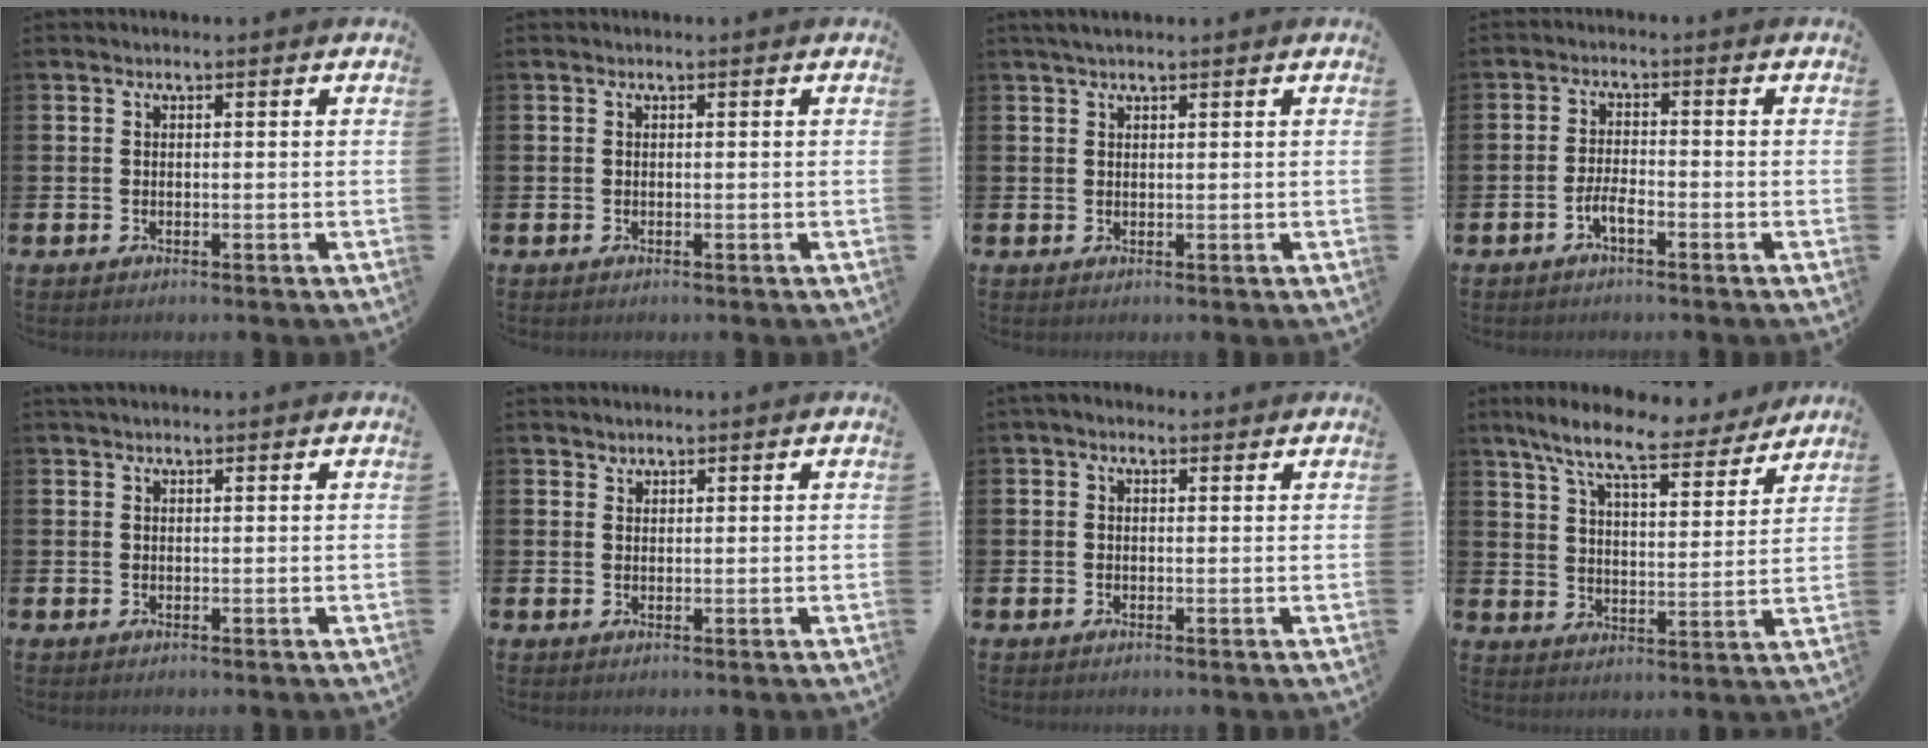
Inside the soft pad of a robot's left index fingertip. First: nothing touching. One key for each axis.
{"total": 0.0}
{"total": 1.8, "fx": 1.5, "fy": 0.5, "fz": 0.9, "tx": -0.018, "ty": 0.006, "tz": 0.027}
{"total": 2.4, "fx": -1.3, "fy": 0.6, "fz": 1.9, "tx": -0.042, "ty": 0.006, "tz": -0.023}
{"total": 0.8, "fx": 0.8, "fy": 0.2, "fz": 0.2, "tx": 0.005, "ty": -0.001, "tz": 0.012}
{"total": 1.3, "fx": 1.3, "fy": 0.4, "fz": -0.2, "tx": 0.010, "ty": -0.001, "tz": 0.023}
{"total": 1.0, "fx": 0.4, "fy": 0.7, "fz": 0.5, "tx": -0.001, "ty": 0.006, "tz": 0.004}
{"total": 10.0, "fx": 8.7, "fy": 1.9, "fz": 4.6, "tx": -0.110, "ty": -0.044, "tz": 0.150}